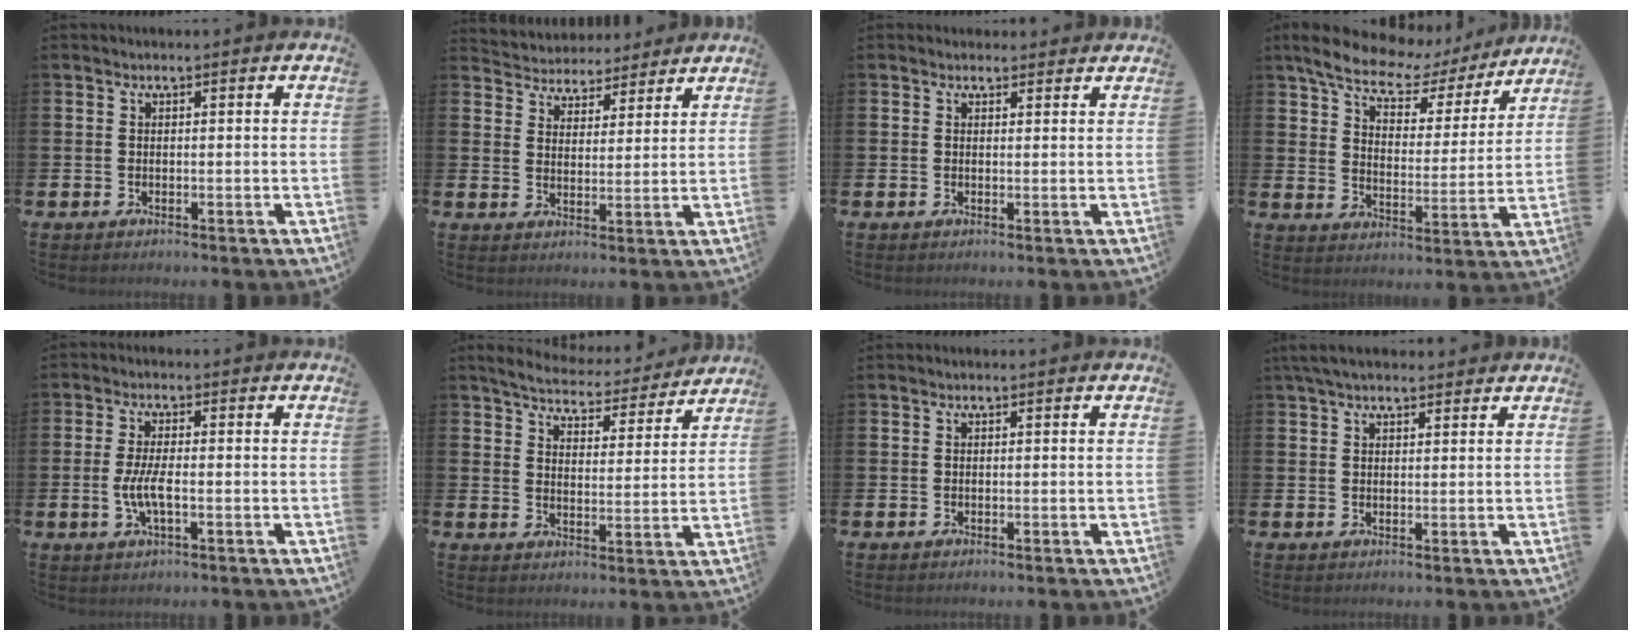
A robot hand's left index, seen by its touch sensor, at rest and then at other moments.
{"total": 4.3, "force": [4.1, 1.3, -0.7], "torque": [-0.015, -0.027, 0.072]}
{"total": 1.3, "force": [1.1, 0.6, 0.0], "torque": [0.005, 0.002, 0.020]}
{"total": 7.9, "force": [7.0, 2.5, 2.8], "torque": [-0.076, -0.047, 0.118]}
{"total": 3.9, "force": [-0.8, 1.1, 3.6], "torque": [-0.084, -0.001, -0.017]}
{"total": 5.5, "force": [5.4, 1.0, 0.8], "torque": [-0.041, -0.038, 0.090]}
{"total": 0.0}
{"total": 4.0, "force": [3.3, 1.3, 1.7], "torque": [-0.041, -0.001, 0.062]}